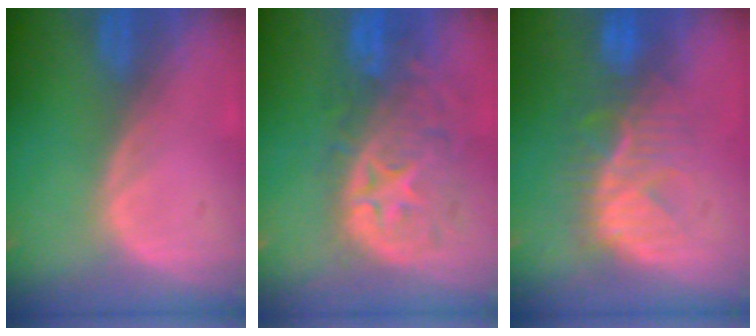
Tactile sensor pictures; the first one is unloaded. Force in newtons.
{"total": 11.0, "press": 9.8, "slide": 5.1}
{"total": 8.3, "press": 8.2, "slide": 1.5}